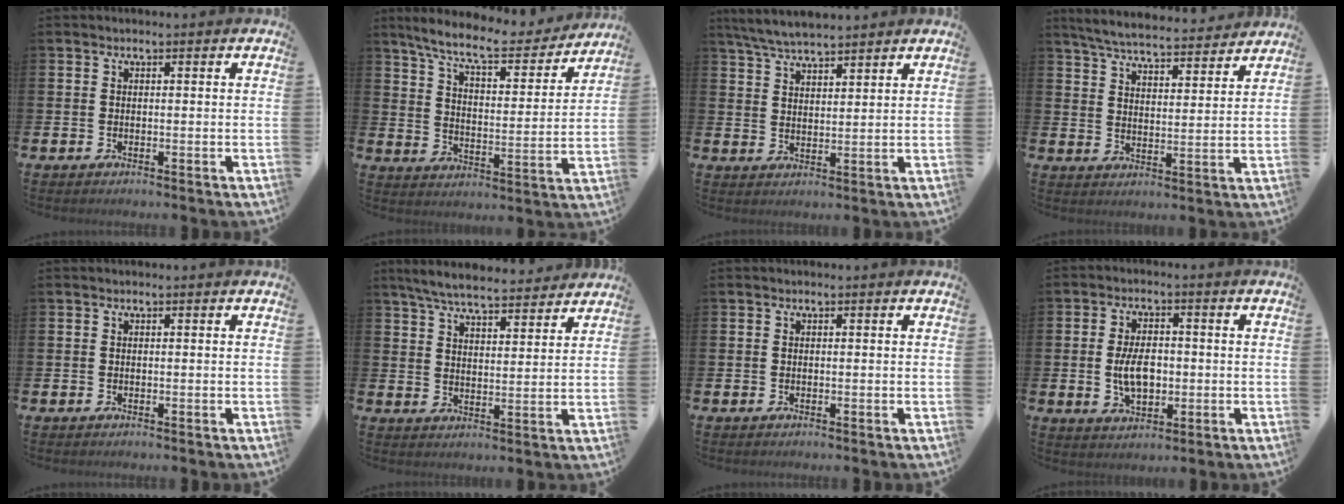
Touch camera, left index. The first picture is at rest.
{"total": 9.2, "force": [8.2, 1.6, 3.9], "torque": [-0.107, -0.048, 0.140]}
{"total": 5.5, "force": [5.3, 0.6, 1.4], "torque": [-0.051, -0.015, 0.099]}
{"total": 6.1, "force": [6.0, 0.5, 1.2], "torque": [-0.045, -0.042, 0.103]}
{"total": 0.0}
{"total": 6.5, "force": [6.2, 0.9, 1.8], "torque": [-0.055, -0.033, 0.109]}
{"total": 0.0}
{"total": 5.6, "force": [-0.3, 3.2, 4.6], "torque": [-0.081, 0.001, -0.010]}